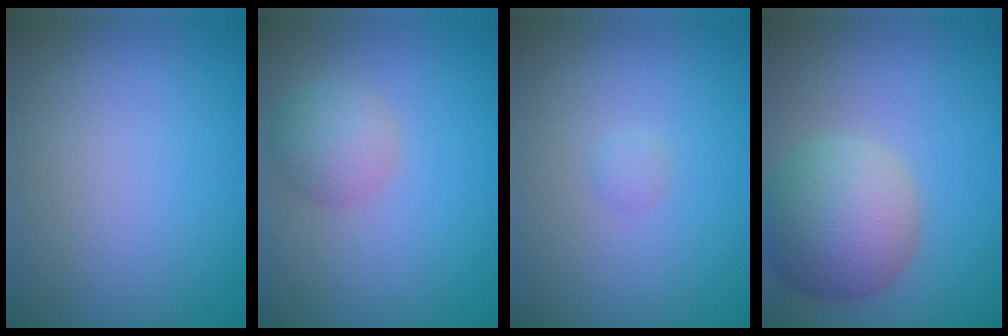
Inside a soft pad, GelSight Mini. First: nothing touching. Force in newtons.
{"total": 2.7, "press": 2.7, "slide": 0.2}
{"total": 0.6, "press": 0.6, "slide": 0.0}
{"total": 7.0, "press": 6.9, "slide": 0.6}